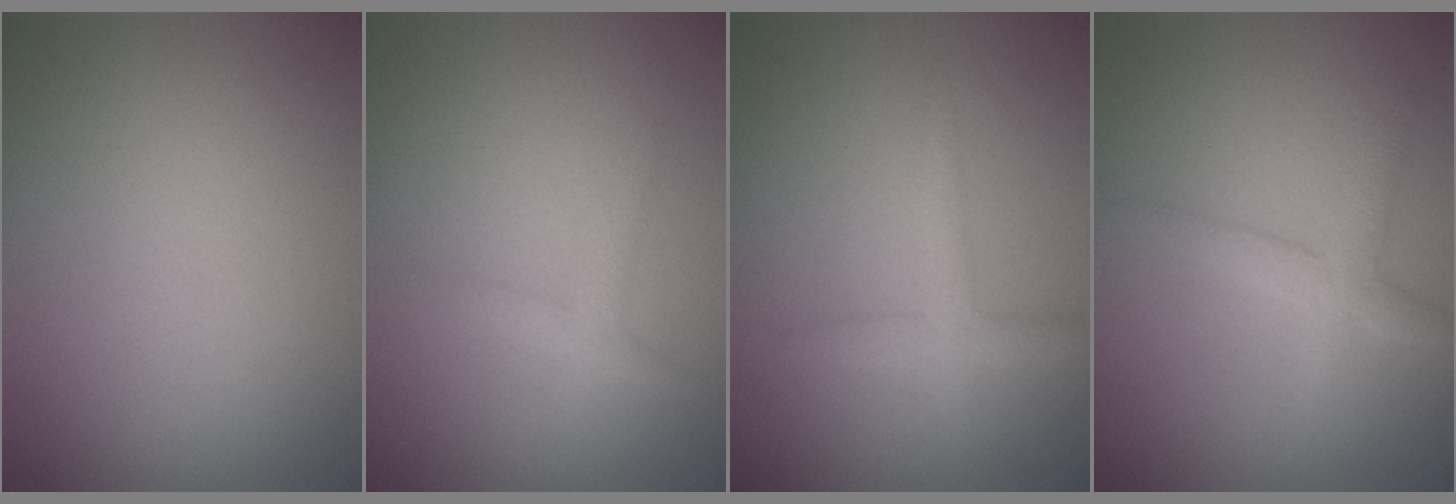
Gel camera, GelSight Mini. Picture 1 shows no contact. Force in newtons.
{"total": 1.3, "press": 1.3, "slide": 0.1}
{"total": 2.2, "press": 2.2, "slide": 0.1}
{"total": 2.2, "press": 2.2, "slide": 0.1}